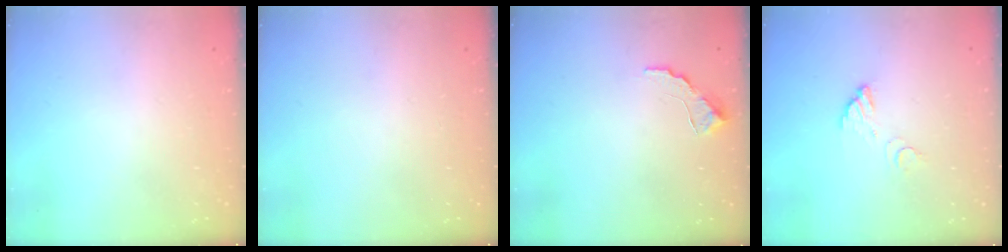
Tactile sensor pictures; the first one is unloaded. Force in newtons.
{"total": 0.0}
{"total": 6.6, "press": 6.5, "slide": 0.5}
{"total": 3.6, "press": 3.6, "slide": 0.2}